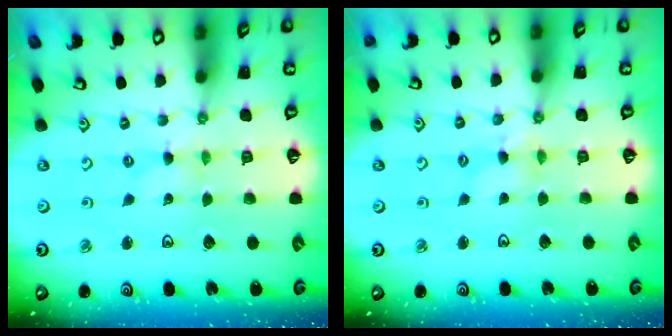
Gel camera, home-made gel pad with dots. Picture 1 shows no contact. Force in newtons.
{"total": 3.0, "press": 3.0, "slide": 0.4}